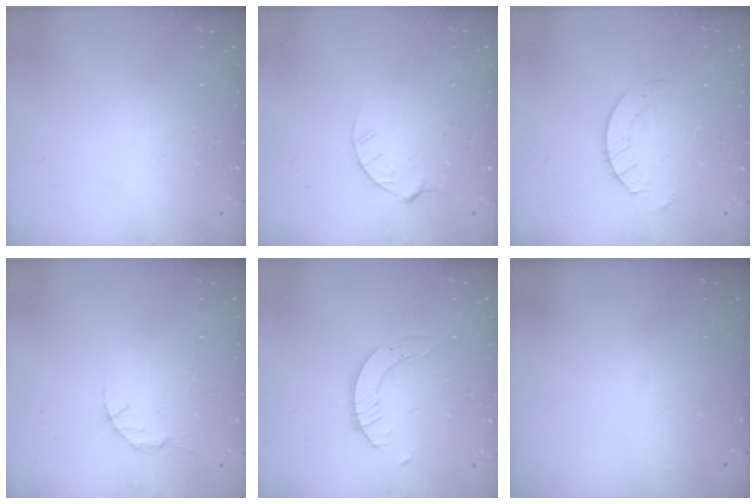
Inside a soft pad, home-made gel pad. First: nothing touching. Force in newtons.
{"total": 3.8, "press": 3.8, "slide": 0.4}
{"total": 2.0, "press": 2.0, "slide": 0.2}
{"total": 2.7, "press": 2.7, "slide": 0.4}
{"total": 2.4, "press": 2.4, "slide": 0.2}
{"total": 0.0}